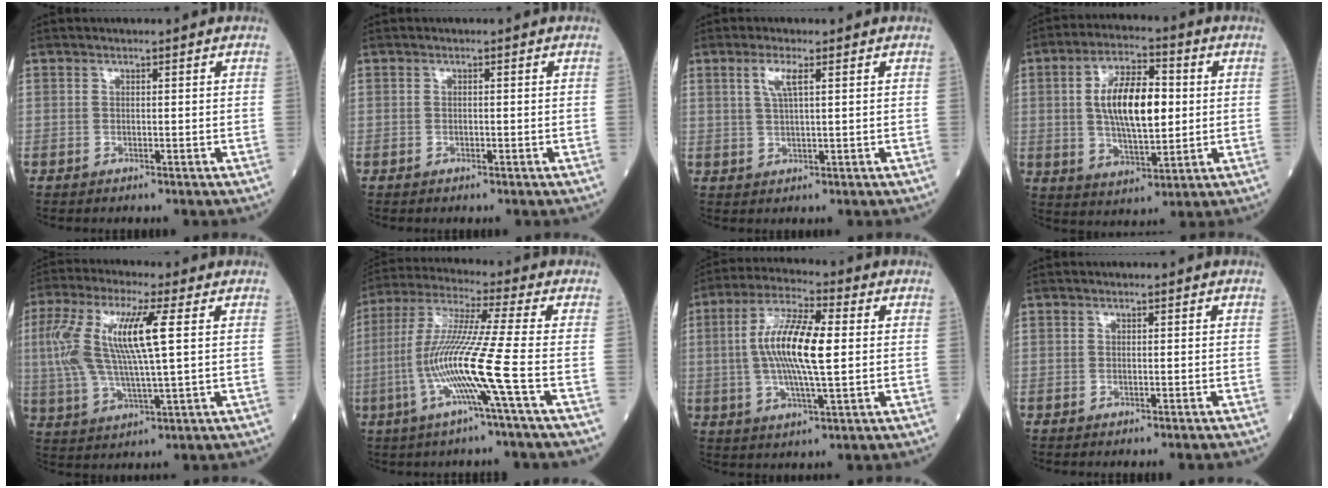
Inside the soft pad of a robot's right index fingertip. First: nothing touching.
{"total": 0.0}
{"total": 3.3, "force": [1.4, 0.4, 3.0], "torque": [-0.067, 0.004, 0.027]}
{"total": 12.3, "force": [1.3, 4.7, 11.3], "torque": [-0.208, 0.012, 0.023]}
{"total": 13.4, "force": [2.6, 2.0, 13.0], "torque": [-0.287, 0.017, 0.045]}
{"total": 12.6, "force": [-3.8, -2.2, 11.8], "torque": [-0.243, -0.005, -0.081]}
{"total": 12.1, "force": [0.7, 2.2, 11.9], "torque": [-0.232, 0.009, 0.009]}
{"total": 1.4, "force": [-1.4, -0.2, 0.5], "torque": [-0.004, 0.001, -0.019]}